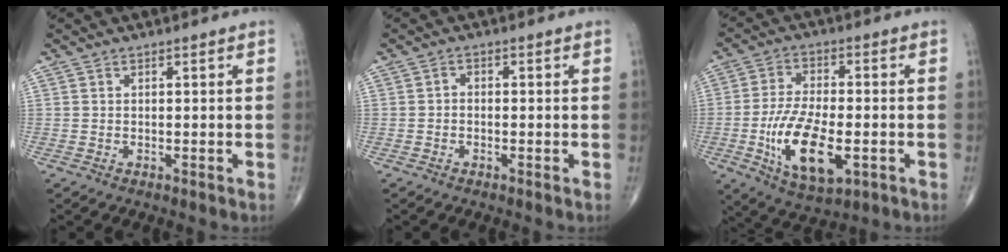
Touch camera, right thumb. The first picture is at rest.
{"total": 1.1, "force": [-0.5, 0.8, 0.6], "torque": [-0.003, 0.006, -0.014]}
{"total": 14.5, "force": [-3.8, 6.5, 12.4], "torque": [-0.228, -0.001, -0.059]}